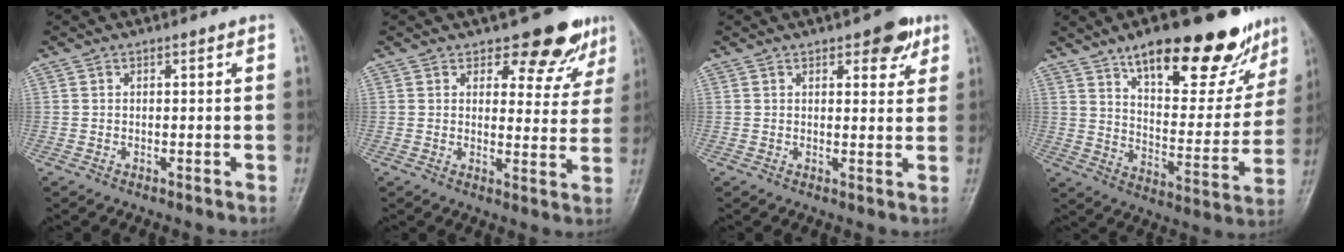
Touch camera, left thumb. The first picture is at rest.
{"total": 8.4, "force": [6.4, 4.2, 3.5], "torque": [-0.011, -0.046, 0.073]}
{"total": 5.4, "force": [3.0, 2.4, 3.7], "torque": [-0.027, -0.012, 0.033]}
{"total": 23.6, "force": [15.6, 9.0, 15.3], "torque": [-0.164, -0.061, 0.234]}